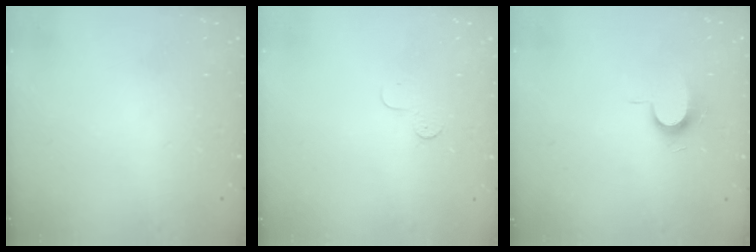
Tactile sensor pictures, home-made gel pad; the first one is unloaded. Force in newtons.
{"total": 3.6, "press": 3.5, "slide": 0.3}
{"total": 6.9, "press": 6.9, "slide": 0.6}